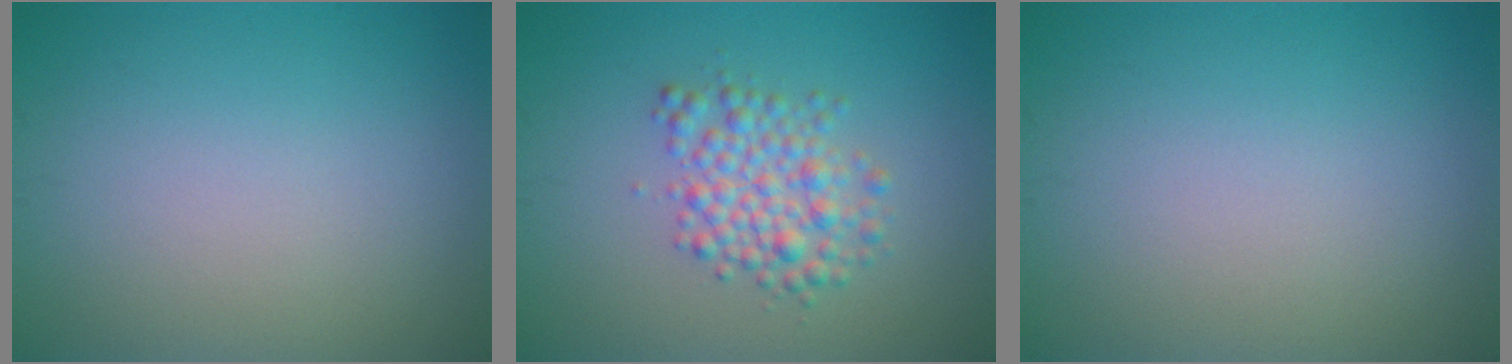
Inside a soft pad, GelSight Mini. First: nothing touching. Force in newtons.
{"total": 3.6, "press": 3.6, "slide": 0.1}
{"total": 0.0}